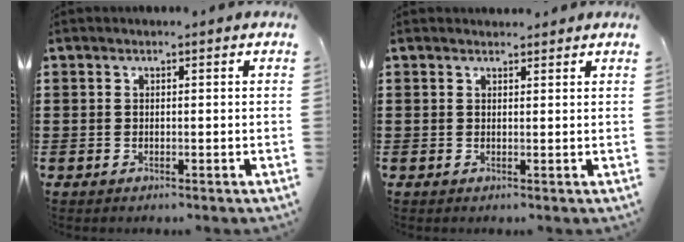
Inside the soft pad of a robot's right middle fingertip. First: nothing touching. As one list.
[{"total": 1.2, "force": [1.1, 0.1, -0.1], "torque": [0.007, -0.005, 0.021]}]